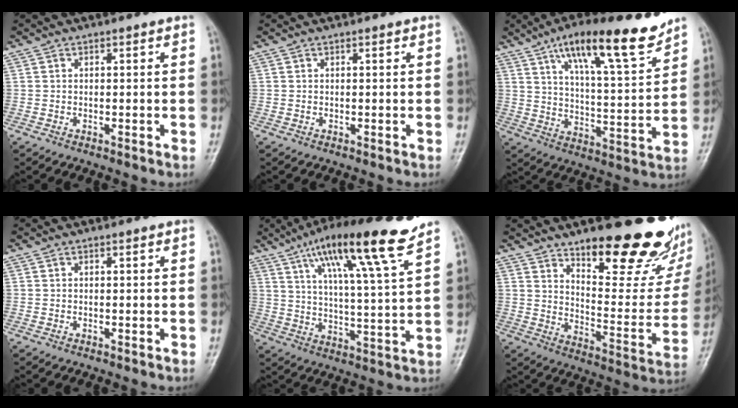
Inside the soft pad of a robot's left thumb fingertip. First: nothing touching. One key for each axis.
{"total": 0.0}
{"total": 17.8, "fx": 11.7, "fy": 4.5, "fz": 12.6, "tx": -0.173, "ty": -0.054, "tz": 0.193}
{"total": 0.0}
{"total": 17.7, "fx": 11.4, "fy": 1.8, "fz": 13.5, "tx": -0.211, "ty": -0.045, "tz": 0.185}
{"total": 25.3, "fx": 16.7, "fy": 8.6, "fz": 16.9, "tx": -0.180, "ty": -0.103, "tz": 0.241}